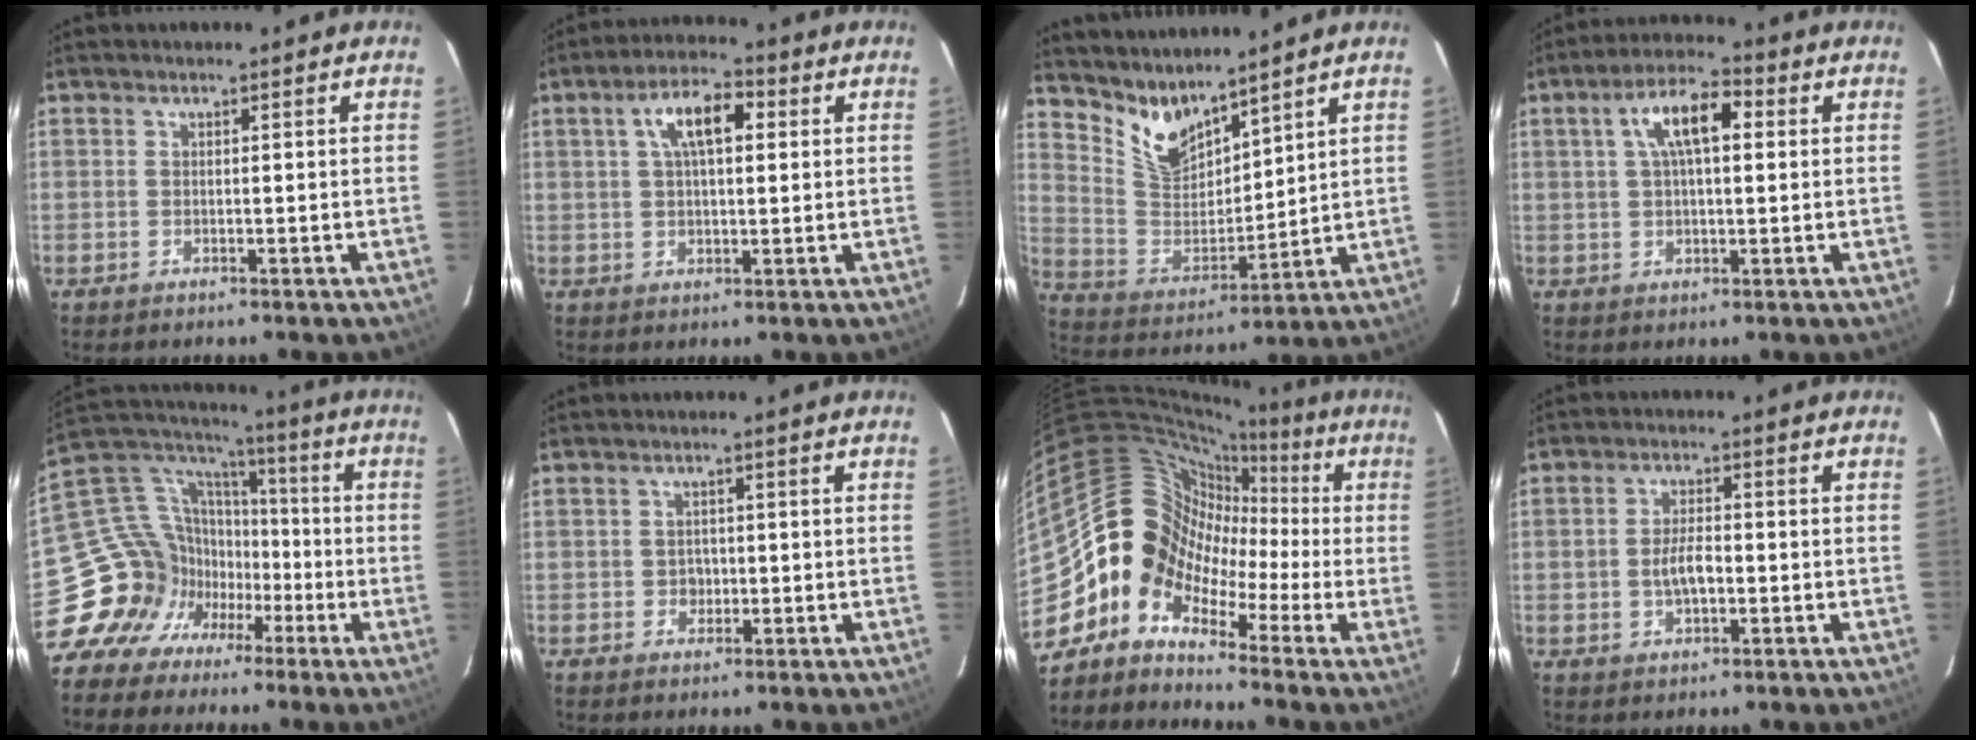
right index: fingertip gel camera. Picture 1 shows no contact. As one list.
[{"total": 8.1, "force": [2.4, 3.6, 6.9], "torque": [-0.123, 0.023, 0.041]}, {"total": 9.6, "force": [8.2, 3.5, 3.6], "torque": [-0.078, -0.012, 0.173]}, {"total": 9.0, "force": [2.4, 3.6, 7.9], "torque": [-0.141, 0.025, 0.039]}, {"total": 16.5, "force": [-8.6, 13.3, 4.7], "torque": [-0.104, 0.062, -0.151]}, {"total": 2.0, "force": [-0.4, 1.9, 0.4], "torque": [-0.007, 0.004, -0.003]}, {"total": 11.6, "force": [-4.4, 10.3, 3.0], "torque": [-0.062, 0.044, -0.120]}, {"total": 4.5, "force": [-0.9, 2.4, 3.7], "torque": [-0.071, 0.005, -0.010]}]